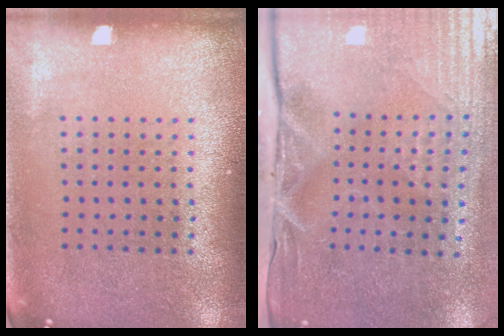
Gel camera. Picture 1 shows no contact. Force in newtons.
{"total": 5.0, "press": 4.2, "slide": 2.7}